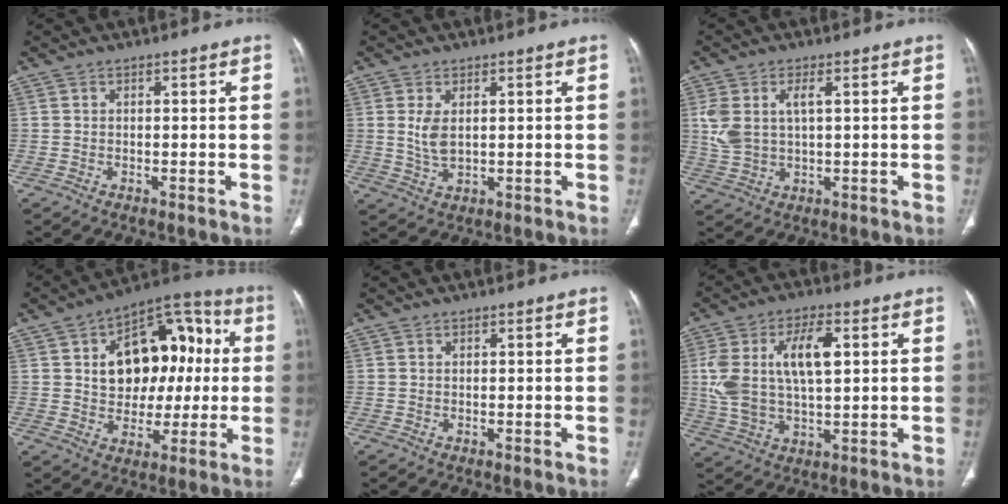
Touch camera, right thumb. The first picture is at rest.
{"total": 4.2, "force": [0.9, 2.2, 3.5], "torque": [-0.071, -0.010, 0.023]}
{"total": 7.7, "force": [1.8, 4.0, 6.4], "torque": [-0.146, 0.004, 0.044]}
{"total": 19.0, "force": [2.9, 12.8, 13.8], "torque": [-0.141, 0.035, 0.048]}
{"total": 0.0}
{"total": 14.2, "force": [3.0, 7.0, 12.0], "torque": [-0.237, 0.006, 0.062]}